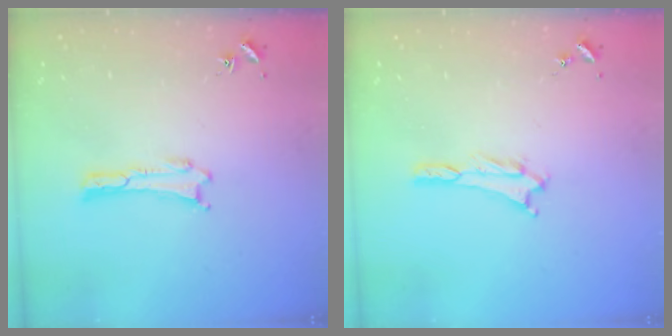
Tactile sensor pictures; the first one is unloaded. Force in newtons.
{"total": 0.7, "press": 0.7, "slide": 0.2}